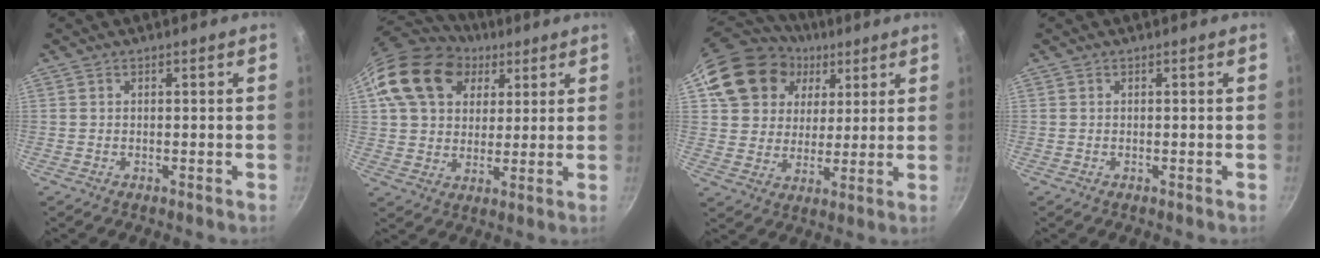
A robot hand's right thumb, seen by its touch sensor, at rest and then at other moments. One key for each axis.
{"total": 18.9, "fx": 7.5, "fy": 13.9, "fz": 10.4, "tx": -0.172, "ty": 0.010, "tz": 0.130}
{"total": 19.0, "fx": 7.4, "fy": 15.4, "fz": 8.1, "tx": -0.137, "ty": 0.016, "tz": 0.131}
{"total": 0.0}